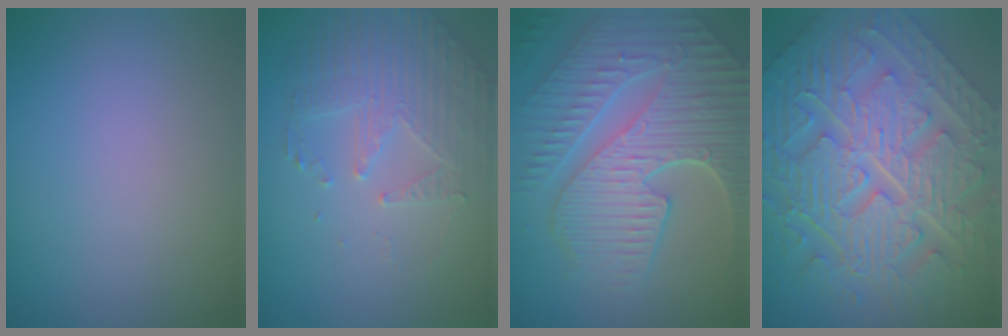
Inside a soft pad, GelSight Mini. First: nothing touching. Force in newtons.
{"total": 2.5, "press": 2.2, "slide": 1.2}
{"total": 9.5, "press": 6.4, "slide": 7.1}
{"total": 10.9, "press": 7.7, "slide": 7.8}